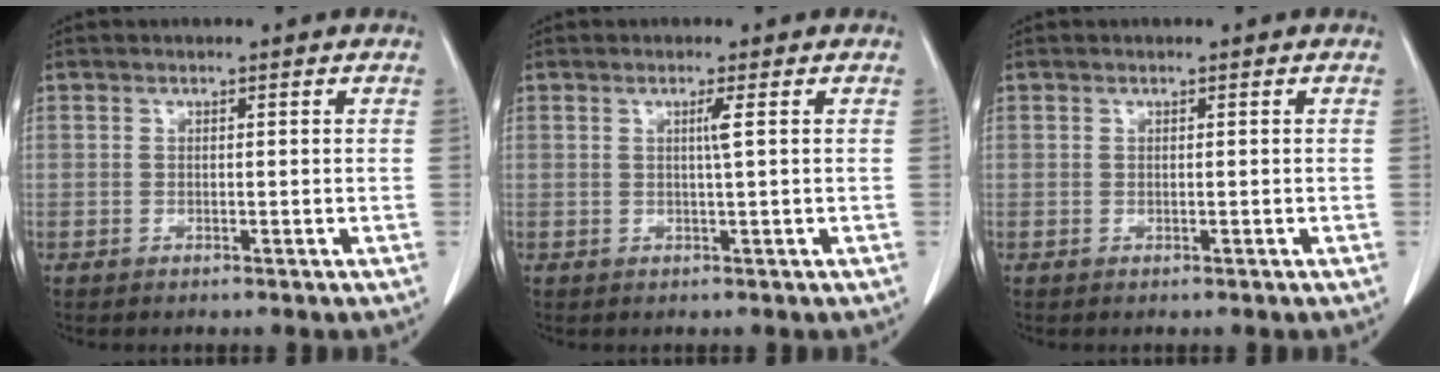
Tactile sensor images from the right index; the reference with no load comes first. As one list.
[{"total": 1.4, "force": [0.4, -0.5, 1.3], "torque": [-0.021, 0.001, 0.009]}, {"total": 0.0}]